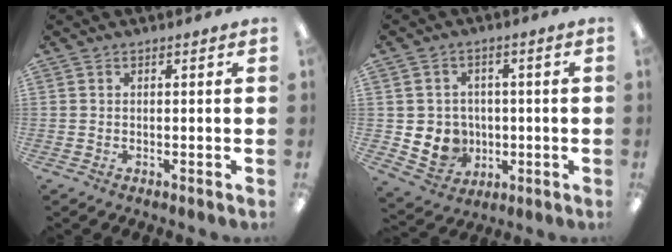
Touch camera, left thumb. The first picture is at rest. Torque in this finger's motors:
{"motor_torque": [-0.22, 0.25, 0.34, -0.33, 0.00]}